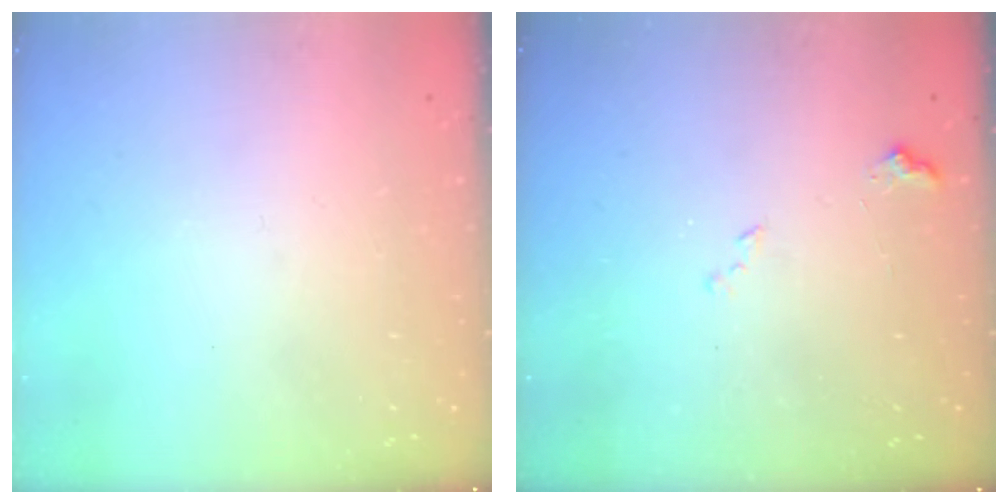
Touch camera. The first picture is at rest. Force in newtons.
{"total": 8.3, "press": 8.2, "slide": 1.0}